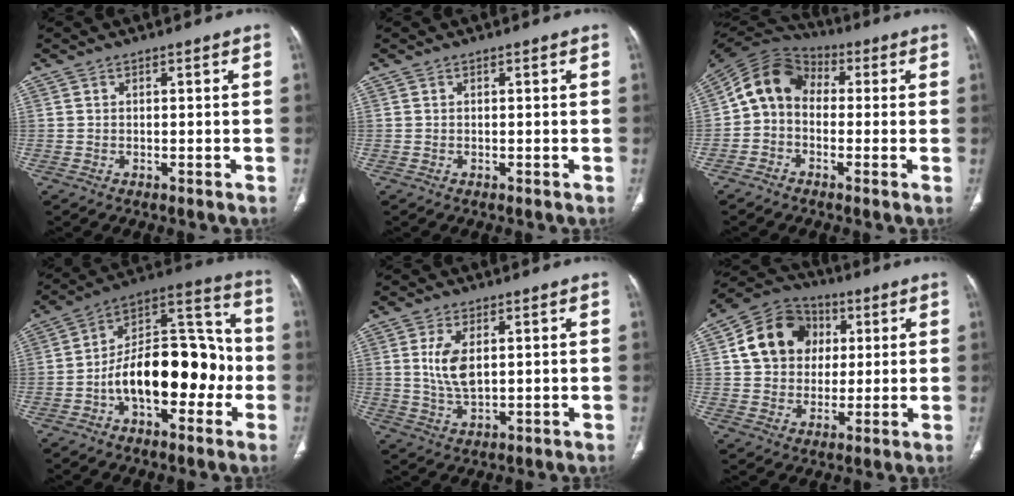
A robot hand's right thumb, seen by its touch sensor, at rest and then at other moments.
{"total": 0.0}
{"total": 10.1, "force": [-0.1, 7.9, 6.2], "torque": [-0.101, 0.037, -0.023]}
{"total": 20.9, "force": [-4.6, 11.4, 16.9], "torque": [-0.232, 0.063, -0.076]}
{"total": 6.6, "force": [1.4, 3.2, 5.6], "torque": [-0.113, -0.010, 0.035]}
{"total": 14.2, "force": [3.2, 12.0, 7.0], "torque": [-0.100, 0.008, 0.049]}